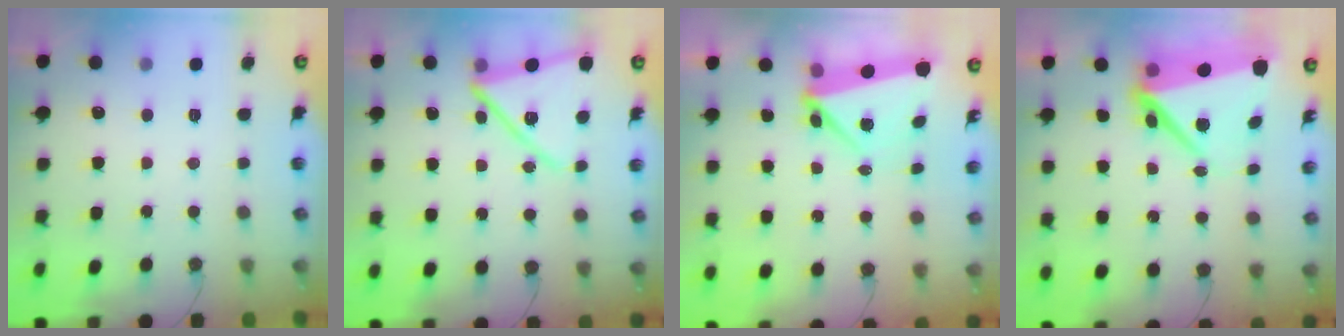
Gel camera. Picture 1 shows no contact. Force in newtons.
{"total": 15.0, "press": 14.9, "slide": 1.5}
{"total": 5.7, "press": 5.7, "slide": 0.4}
{"total": 11.9, "press": 11.6, "slide": 2.5}